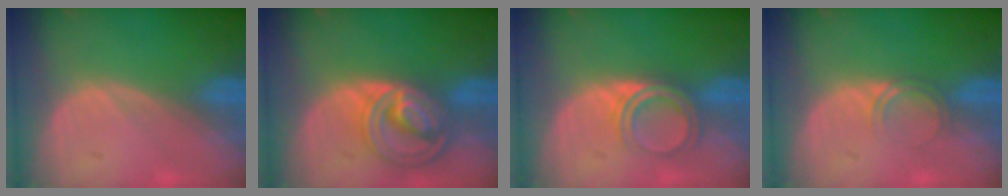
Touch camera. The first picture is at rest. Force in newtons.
{"total": 8.5, "press": 7.3, "slide": 4.4}
{"total": 4.7, "press": 4.2, "slide": 2.1}
{"total": 2.0, "press": 2.0, "slide": 0.2}